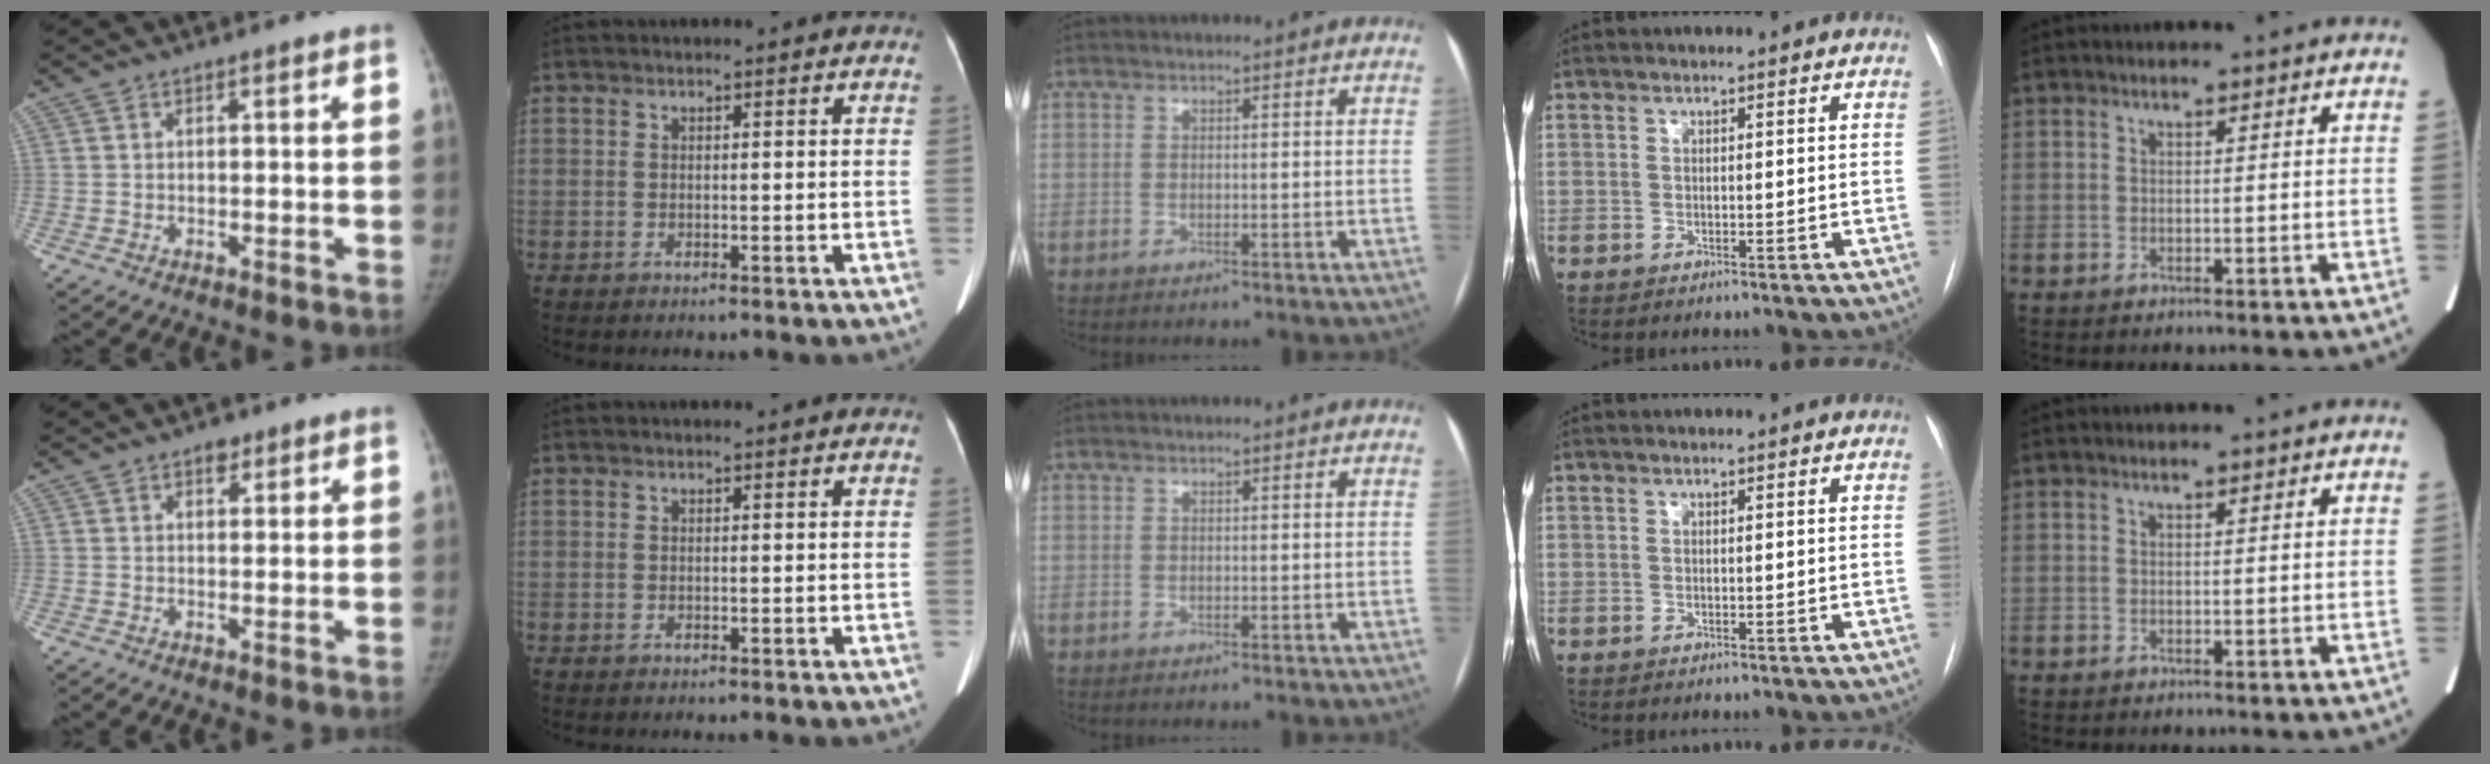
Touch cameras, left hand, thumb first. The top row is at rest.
{"thumb": {"total": 2.1, "force": [1.3, 1.3, 1.0], "torque": [0.001, -0.005, 0.016]}}